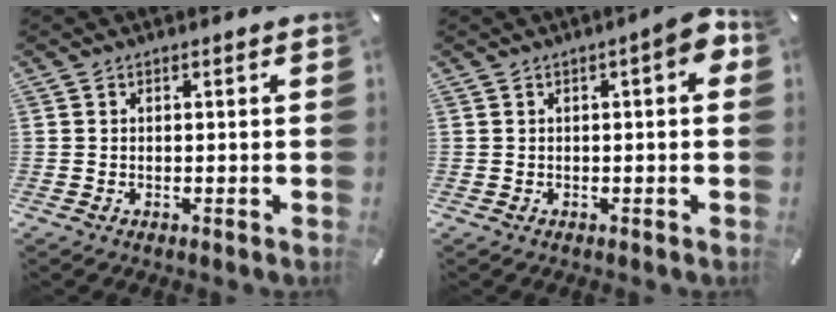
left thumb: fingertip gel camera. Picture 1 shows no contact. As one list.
[{"total": 4.9, "force": [0.8, 1.6, 4.6], "torque": [-0.061, 0.002, 0.008]}]